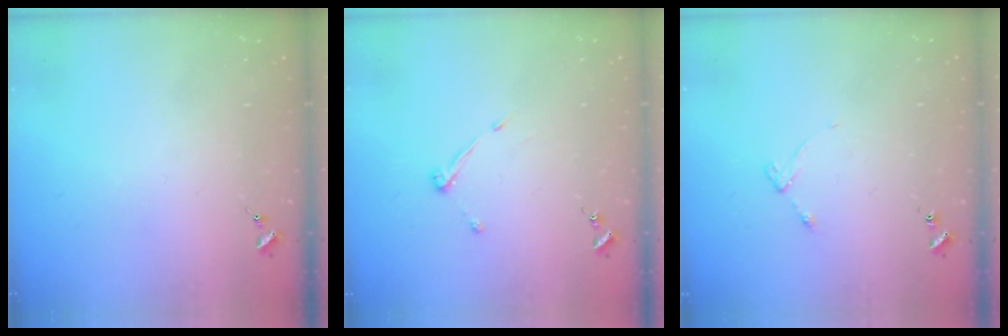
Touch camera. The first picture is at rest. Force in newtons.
{"total": 4.0, "press": 4.0, "slide": 0.6}
{"total": 4.0, "press": 3.9, "slide": 0.5}